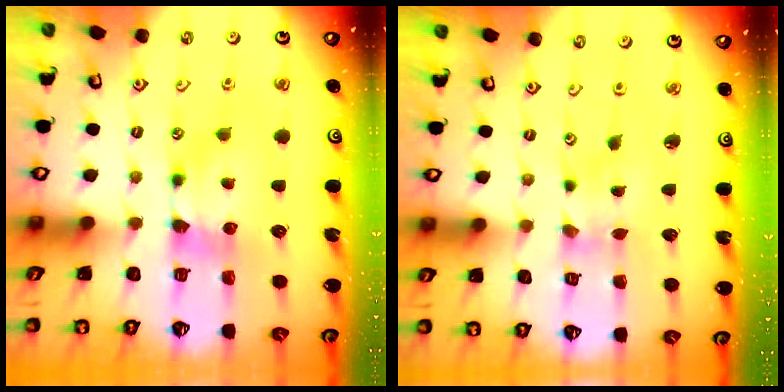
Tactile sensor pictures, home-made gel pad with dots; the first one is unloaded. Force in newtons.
{"total": 2.6, "press": 2.4, "slide": 0.9}